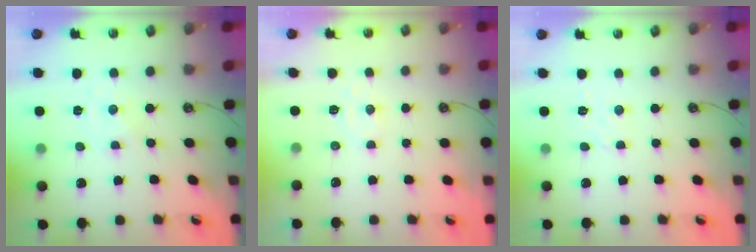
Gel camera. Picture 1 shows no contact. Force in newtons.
{"total": 5.8, "press": 5.7, "slide": 0.7}
{"total": 2.5, "press": 2.4, "slide": 0.5}